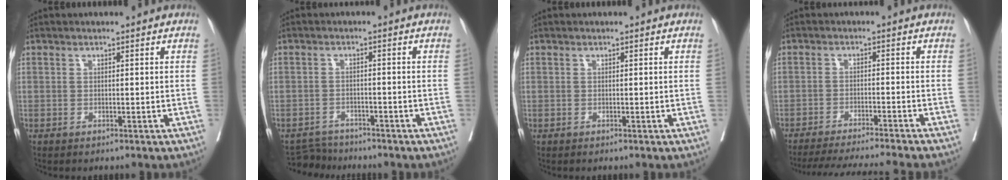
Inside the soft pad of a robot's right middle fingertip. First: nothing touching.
{"total": 3.7, "force": [-3.7, 0.4, -0.6], "torque": [0.011, -0.008, -0.063]}
{"total": 0.0}
{"total": 13.2, "force": [-12.0, -1.8, 5.3], "torque": [-0.061, -0.026, -0.177]}